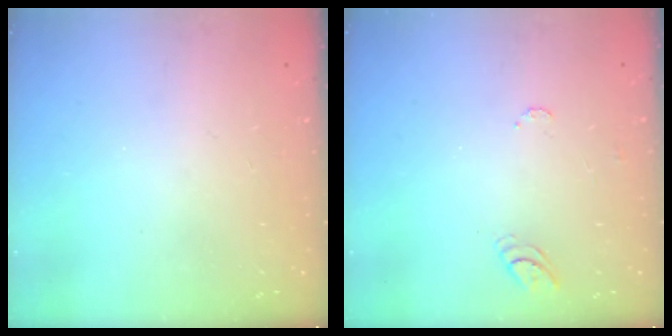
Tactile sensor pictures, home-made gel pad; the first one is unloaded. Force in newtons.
{"total": 6.3, "press": 6.3, "slide": 0.6}